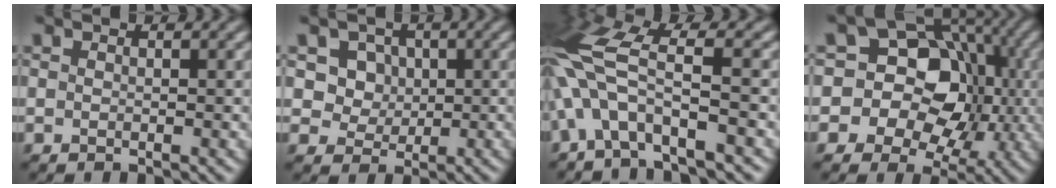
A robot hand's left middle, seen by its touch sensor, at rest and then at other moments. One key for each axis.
{"total": 5.1, "fx": 1.8, "fy": 4.4, "fz": 2.0, "tx": -0.033, "ty": 0.001, "tz": 0.030}
{"total": 9.5, "fx": -2.0, "fy": 4.2, "fz": 8.3, "tx": -0.178, "ty": 0.020, "tz": -0.052}
{"total": 14.0, "fx": 0.0, "fy": 12.3, "fz": 6.7, "tx": -0.112, "ty": 0.050, "tz": -0.038}